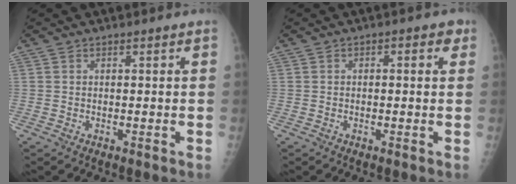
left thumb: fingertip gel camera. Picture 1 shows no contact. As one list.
[{"total": 2.7, "force": [0.8, 1.3, 2.2], "torque": [-0.013, 0.004, 0.001]}]